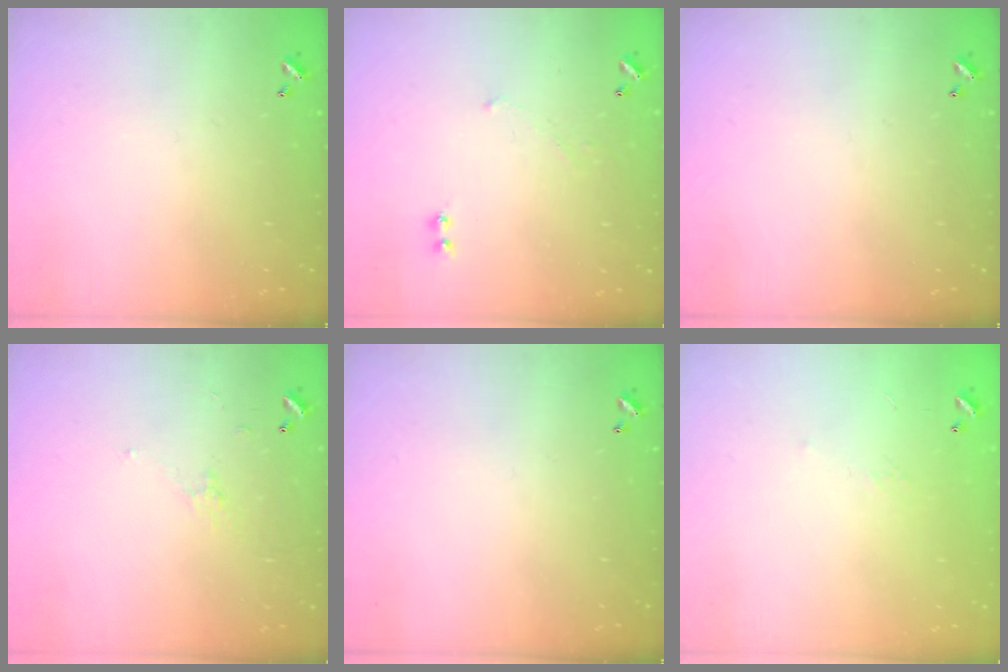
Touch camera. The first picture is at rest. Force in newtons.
{"total": 1.1, "press": 0.9, "slide": 0.5}
{"total": 0.0}
{"total": 1.3, "press": 1.3, "slide": 0.3}
{"total": 0.0}
{"total": 6.5, "press": 6.4, "slide": 1.0}